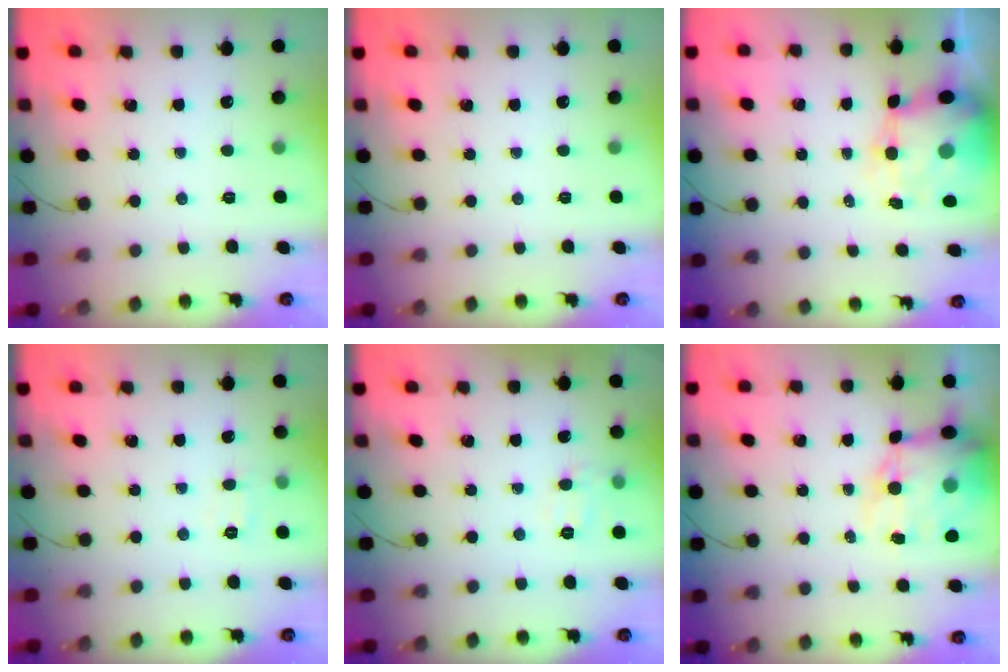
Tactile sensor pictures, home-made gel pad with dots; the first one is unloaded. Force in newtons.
{"total": 0.0}
{"total": 8.5, "press": 8.2, "slide": 2.4}
{"total": 6.0, "press": 5.8, "slide": 1.3}
{"total": 6.8, "press": 6.7, "slide": 0.9}
{"total": 13.9, "press": 13.4, "slide": 3.7}